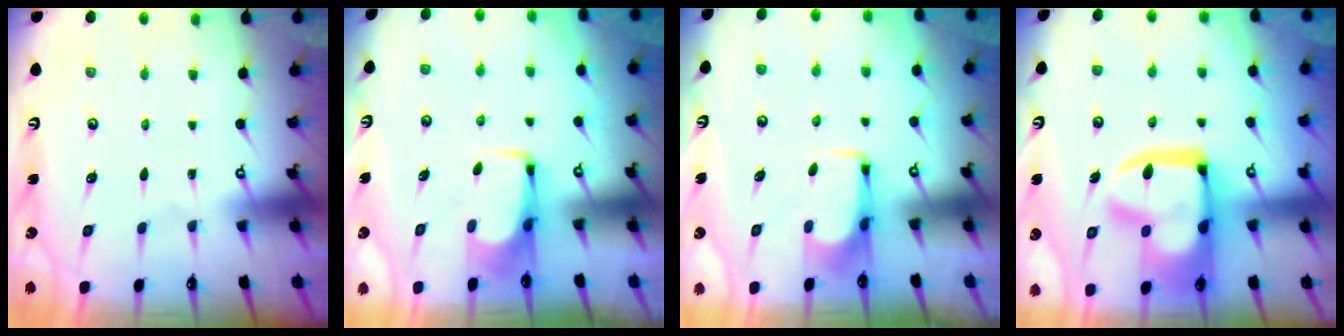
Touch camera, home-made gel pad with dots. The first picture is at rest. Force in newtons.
{"total": 0.0}
{"total": 1.6, "press": 1.5, "slide": 0.3}
{"total": 21.1, "press": 21.0, "slide": 2.2}